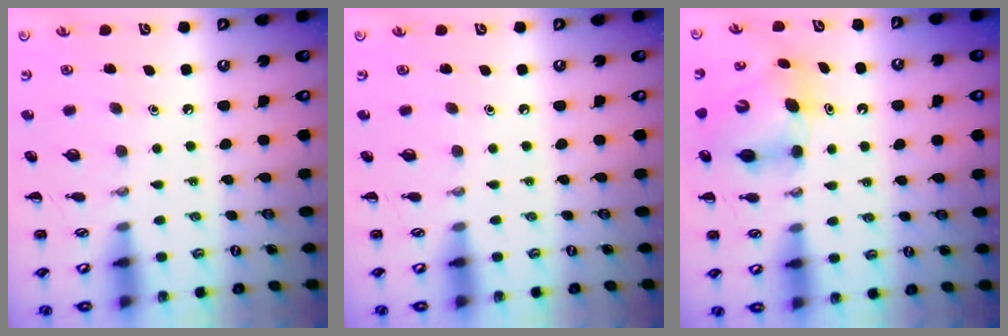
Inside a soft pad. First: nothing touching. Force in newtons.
{"total": 0.0}
{"total": 7.1, "press": 7.0, "slide": 0.8}